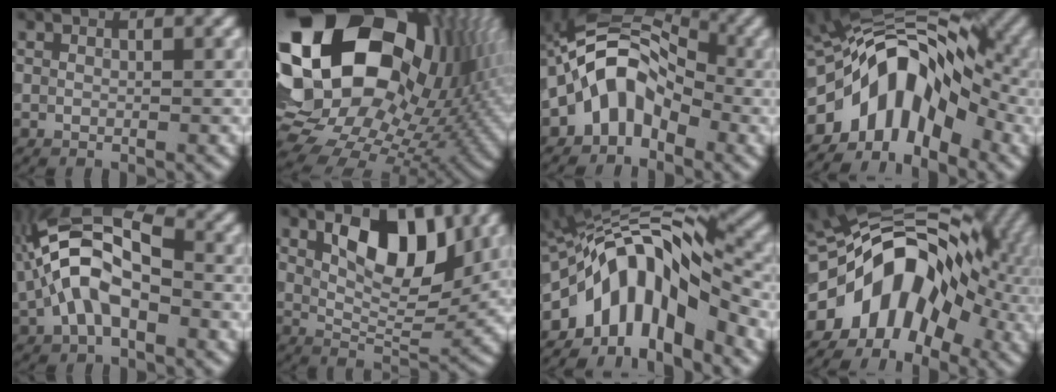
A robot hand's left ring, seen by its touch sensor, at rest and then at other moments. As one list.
[{"total": 23.1, "force": [6.4, 16.4, 14.9], "torque": [-0.279, 0.011, 0.117]}, {"total": 6.4, "force": [-2.7, 4.3, 3.8], "torque": [-0.056, 0.017, -0.062]}, {"total": 9.9, "force": [-3.8, 5.7, 7.2], "torque": [-0.101, 0.023, -0.078]}, {"total": 9.1, "force": [-0.6, 5.3, 7.4], "torque": [-0.151, 0.027, -0.025]}, {"total": 8.1, "force": [3.2, 3.8, 6.4], "torque": [-0.098, 0.000, 0.051]}, {"total": 10.1, "force": [-4.5, 4.4, 7.9], "torque": [-0.117, 0.015, -0.086]}, {"total": 12.0, "force": [-2.9, 8.4, 8.0], "torque": [-0.117, 0.021, -0.067]}]